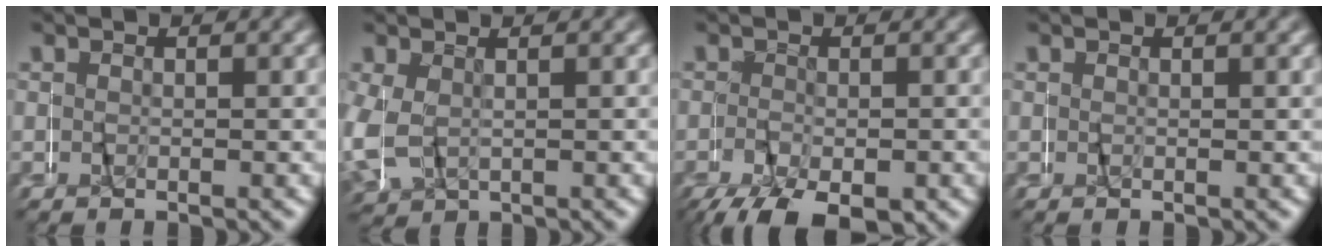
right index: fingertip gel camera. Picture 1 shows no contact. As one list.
[{"total": 5.3, "force": [0.0, 4.9, 2.1], "torque": [-0.085, -0.014, 0.007]}, {"total": 6.7, "force": [-4.1, 3.4, 4.1], "torque": [-0.084, -0.036, -0.043]}, {"total": 0.0}]